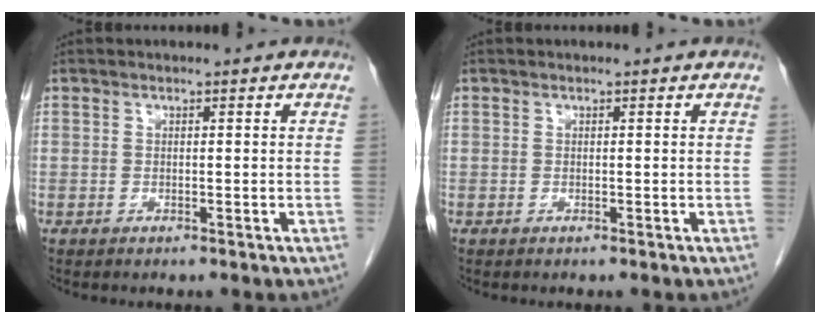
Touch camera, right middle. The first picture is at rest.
{"total": 0.0}